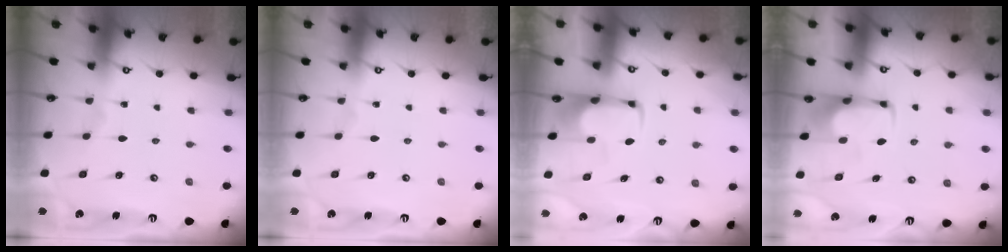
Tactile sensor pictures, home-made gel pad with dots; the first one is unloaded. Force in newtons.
{"total": 0.0}
{"total": 2.0, "press": 2.0, "slide": 0.4}
{"total": 1.3, "press": 1.2, "slide": 0.3}